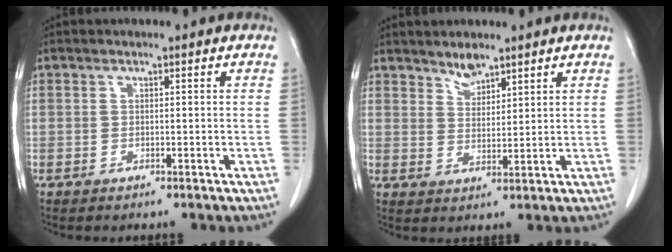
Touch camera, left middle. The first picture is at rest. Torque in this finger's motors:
{"motor_torque": [0.40, -0.44, -0.01, 0.02]}